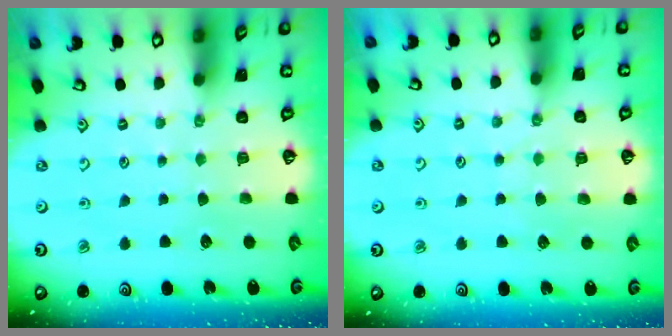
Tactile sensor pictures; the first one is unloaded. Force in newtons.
{"total": 4.7, "press": 4.6, "slide": 0.6}